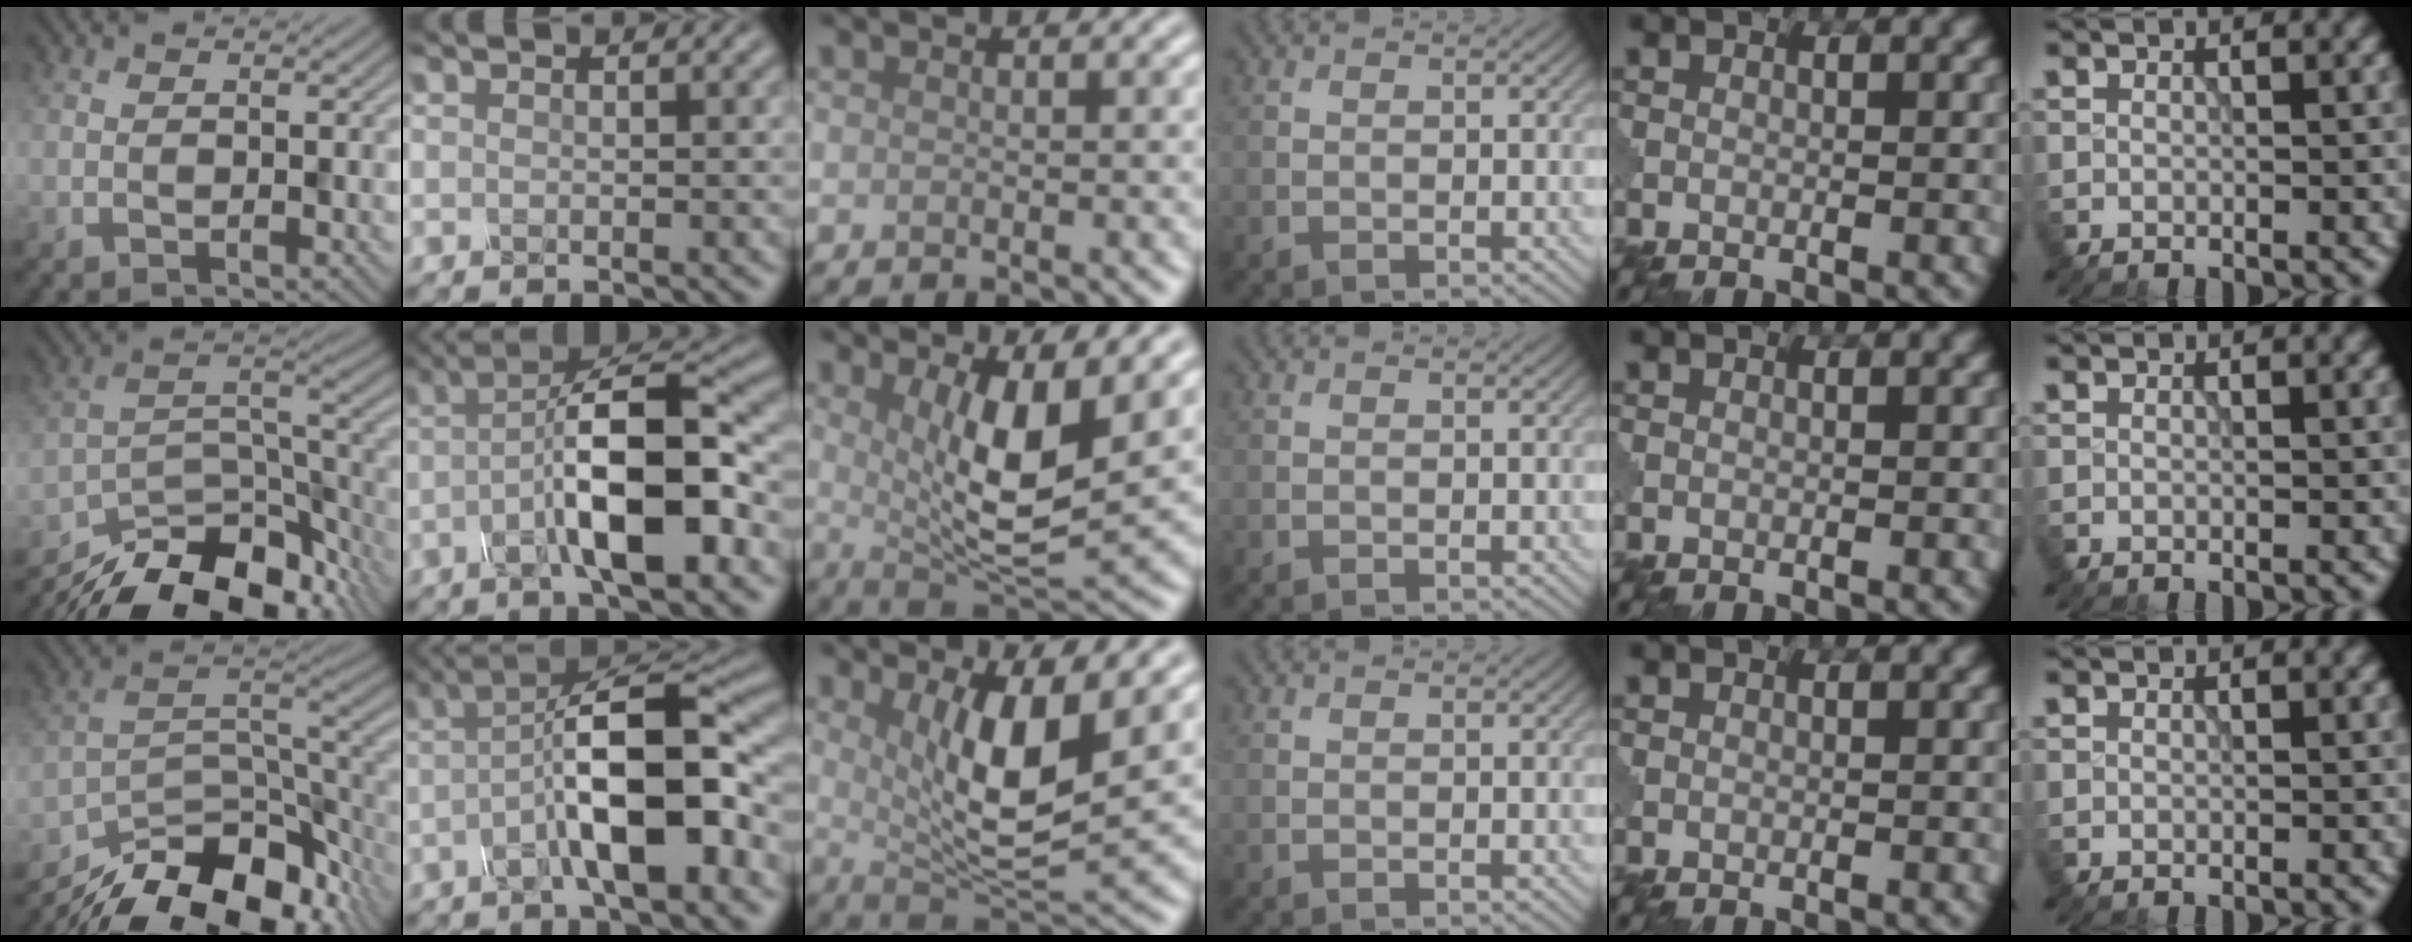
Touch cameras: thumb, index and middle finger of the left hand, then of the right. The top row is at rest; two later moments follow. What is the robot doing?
{"motion": "disassemble", "object": "glue stick"}